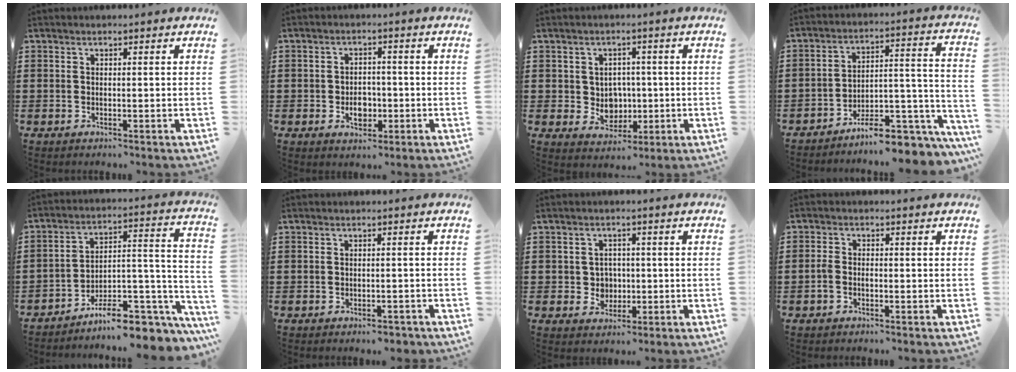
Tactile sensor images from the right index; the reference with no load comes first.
{"total": 3.5, "force": [-0.9, 2.7, 2.0], "torque": [-0.026, -0.003, -0.021]}
{"total": 4.2, "force": [0.4, 3.9, 1.2], "torque": [-0.023, 0.003, 0.004]}
{"total": 8.5, "force": [-7.5, 2.0, 3.6], "torque": [-0.042, 0.019, -0.138]}
{"total": 8.9, "force": [-7.2, 2.8, 4.3], "torque": [-0.057, 0.020, -0.129]}
{"total": 1.3, "force": [-1.2, 0.3, 0.4], "torque": [-0.012, -0.003, -0.024]}
{"total": 3.2, "force": [-0.2, 3.1, 0.8], "torque": [-0.019, 0.005, -0.009]}
{"total": 1.5, "force": [-0.7, 0.8, 1.1], "torque": [-0.021, 0.001, -0.012]}